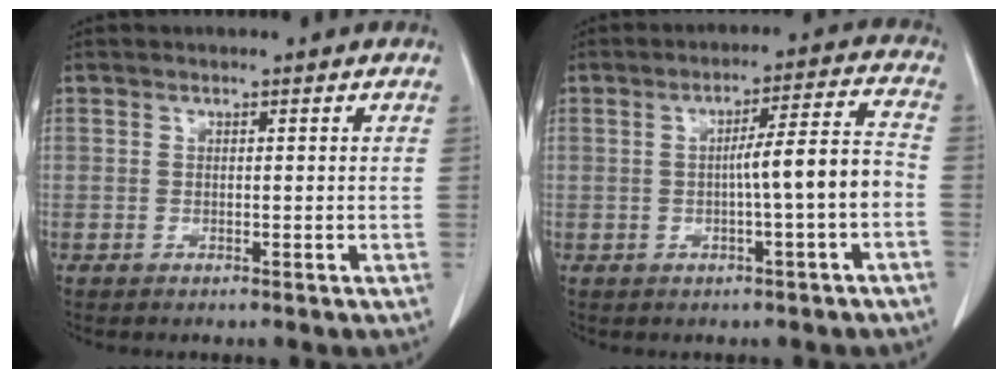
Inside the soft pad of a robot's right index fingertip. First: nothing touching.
{"total": 7.7, "force": [-1.6, -0.2, 7.5], "torque": [-0.114, 0.019, -0.021]}